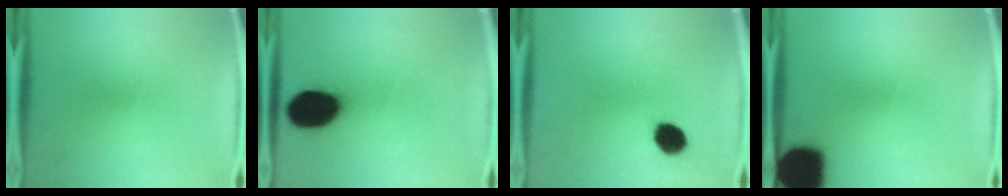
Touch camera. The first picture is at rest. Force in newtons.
{"total": 18.5}
{"total": 6.2}
{"total": 17.6}